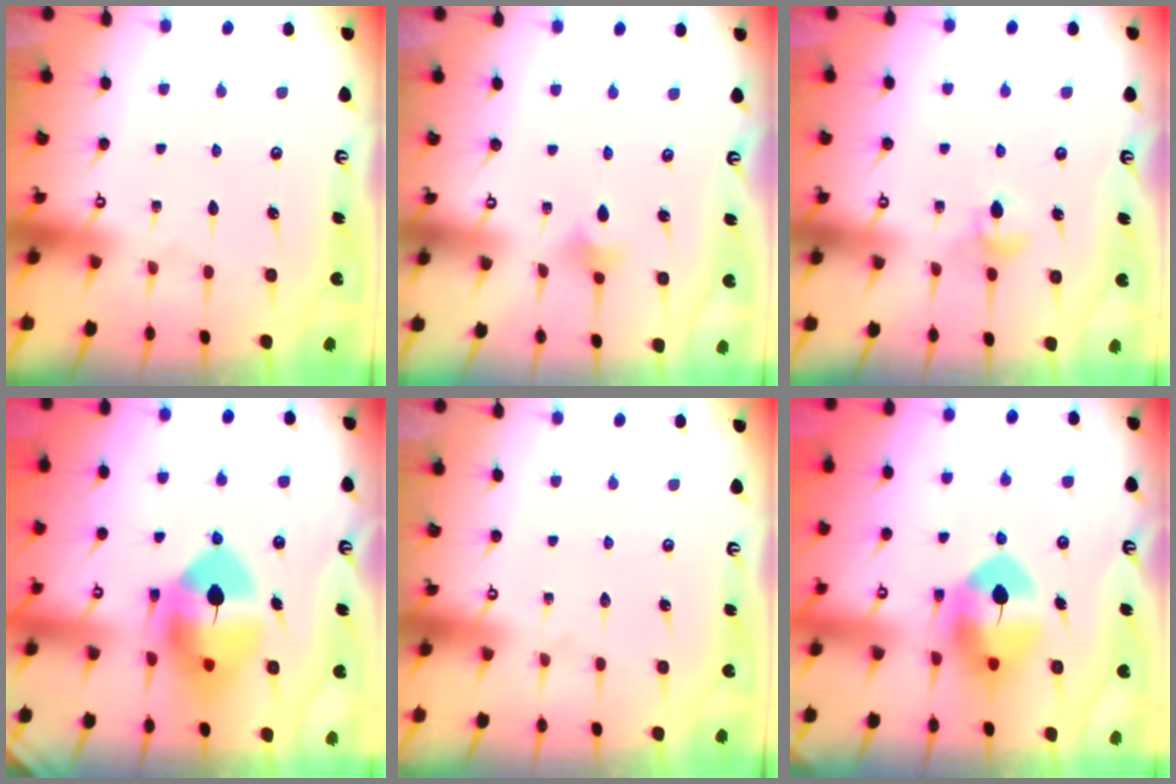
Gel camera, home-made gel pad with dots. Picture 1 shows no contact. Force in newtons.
{"total": 2.5, "press": 2.5, "slide": 0.5}
{"total": 5.1, "press": 5.1, "slide": 0.5}
{"total": 13.1, "press": 13.0, "slide": 1.9}
{"total": 0.0}
{"total": 8.9, "press": 8.7, "slide": 1.6}